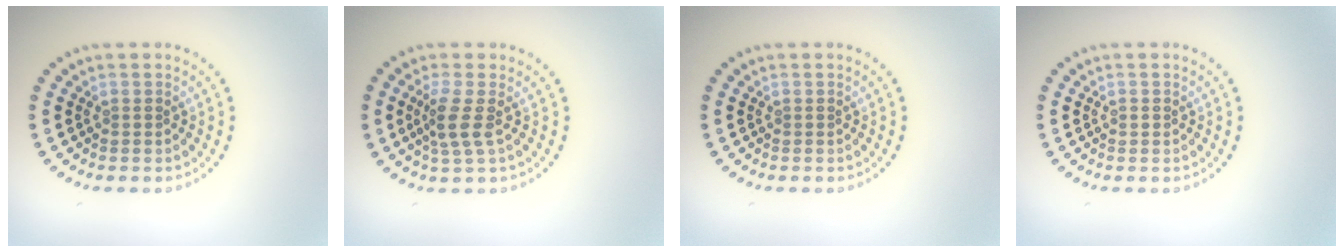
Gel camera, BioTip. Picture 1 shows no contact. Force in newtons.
{"total": 2.5, "press": 2.0, "slide": 1.6}
{"total": 0.0}
{"total": 0.6, "press": 0.6, "slide": 0.1}